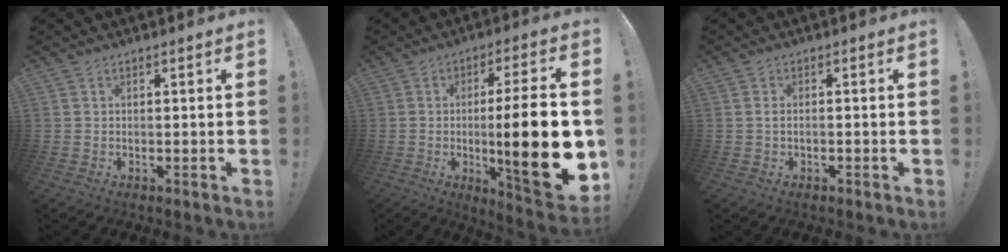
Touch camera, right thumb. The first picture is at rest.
{"total": 21.8, "force": [-2.4, 3.3, 21.4], "torque": [-0.328, -0.005, -0.033]}
{"total": 1.5, "force": [-0.7, 0.4, 1.3], "torque": [-0.027, 0.005, -0.013]}